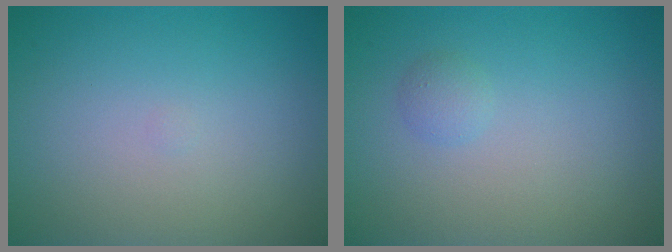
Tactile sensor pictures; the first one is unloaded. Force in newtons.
{"total": 0.9, "press": 0.9, "slide": 0.1}